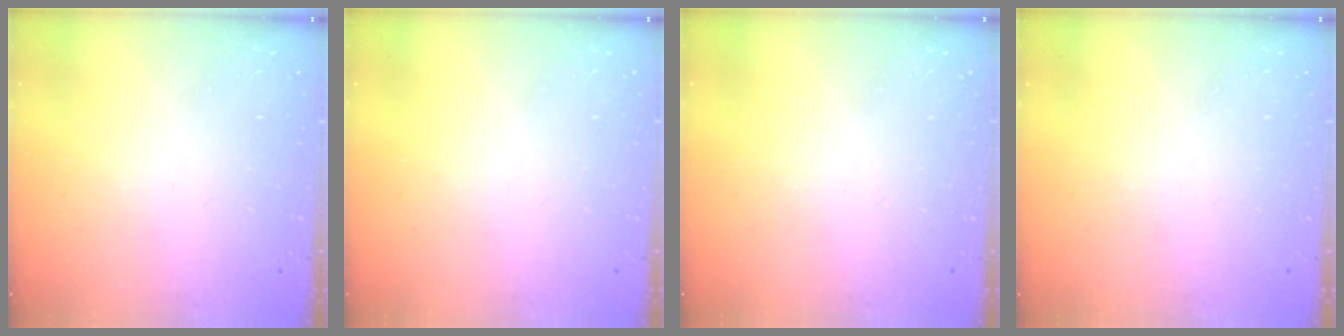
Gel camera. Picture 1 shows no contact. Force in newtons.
{"total": 0.0}
{"total": 0.0}
{"total": 0.0}